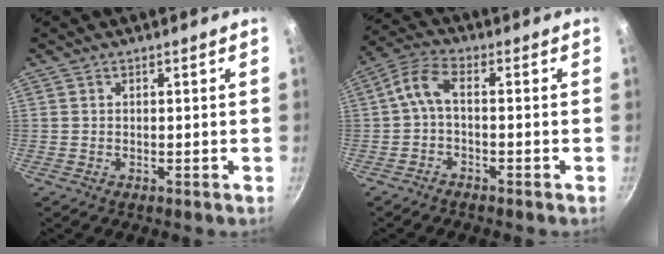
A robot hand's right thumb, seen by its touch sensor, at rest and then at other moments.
{"total": 4.9, "force": [-1.4, 1.9, 4.3], "torque": [-0.113, 0.027, -0.036]}